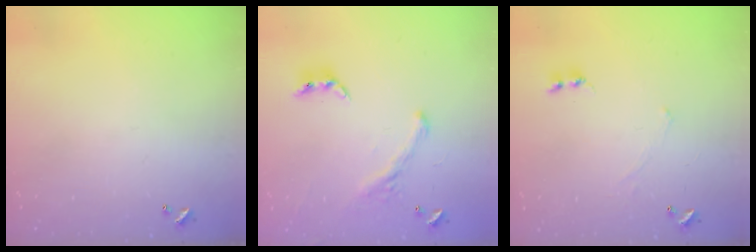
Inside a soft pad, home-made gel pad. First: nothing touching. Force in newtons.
{"total": 1.6, "press": 1.1, "slide": 1.2}
{"total": 0.7, "press": 0.4, "slide": 0.5}